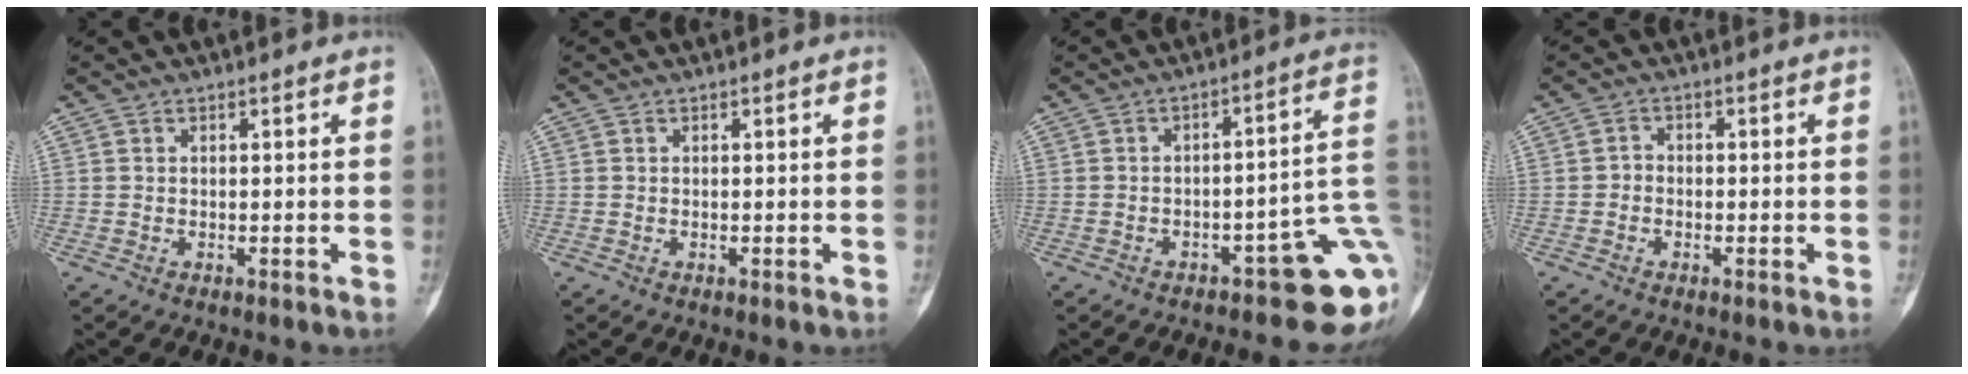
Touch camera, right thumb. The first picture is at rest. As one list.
[{"total": 0.0}, {"total": 14.3, "force": [-5.5, 5.7, 11.9], "torque": [-0.084, 0.060, -0.062]}, {"total": 1.4, "force": [-0.6, 1.1, 0.6], "torque": [0.001, 0.007, -0.017]}]